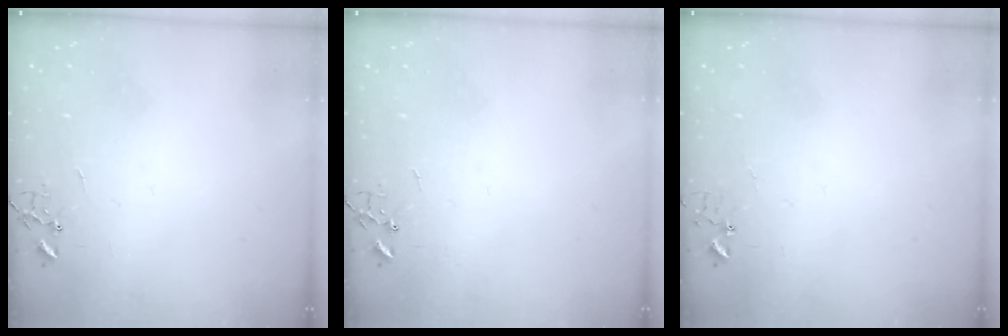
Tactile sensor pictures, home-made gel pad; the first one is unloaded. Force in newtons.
{"total": 0.0}
{"total": 3.9, "press": 3.9, "slide": 0.3}